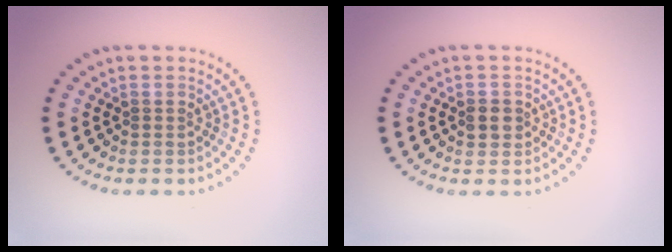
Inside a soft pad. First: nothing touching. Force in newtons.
{"total": 1.7, "press": 1.7, "slide": 0.5}